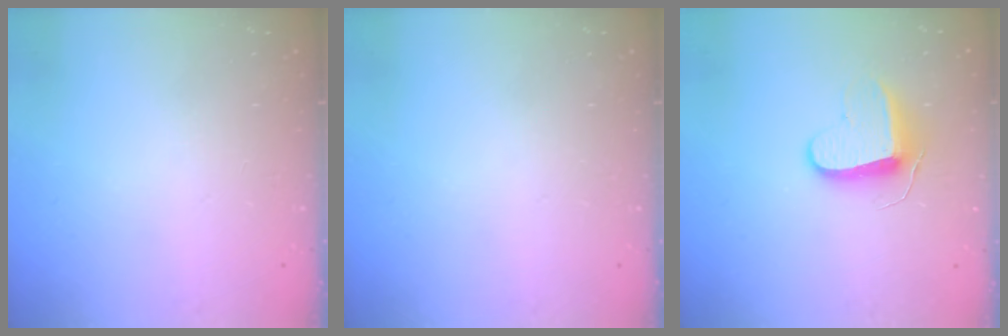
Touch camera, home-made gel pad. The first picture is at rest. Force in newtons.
{"total": 0.0}
{"total": 9.9, "press": 9.9, "slide": 0.3}